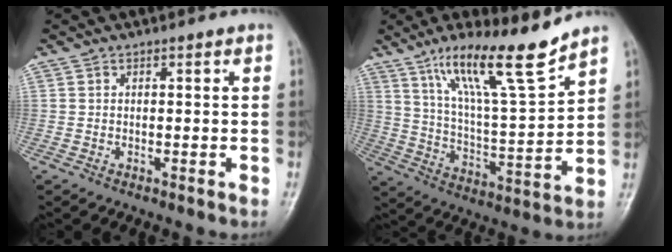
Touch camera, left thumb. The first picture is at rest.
{"total": 15.9, "force": [11.3, 1.8, 11.1], "torque": [-0.181, -0.066, 0.205]}